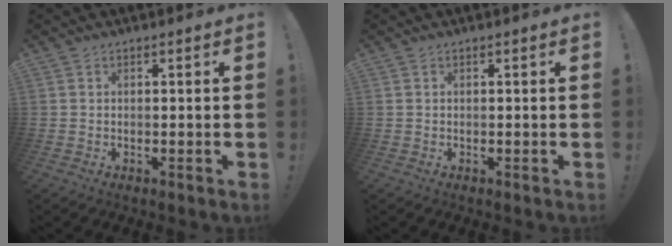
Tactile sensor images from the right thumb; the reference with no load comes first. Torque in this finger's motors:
{"motor_torque": [-0.19, -0.03, 0.00, -0.21, 0.09]}